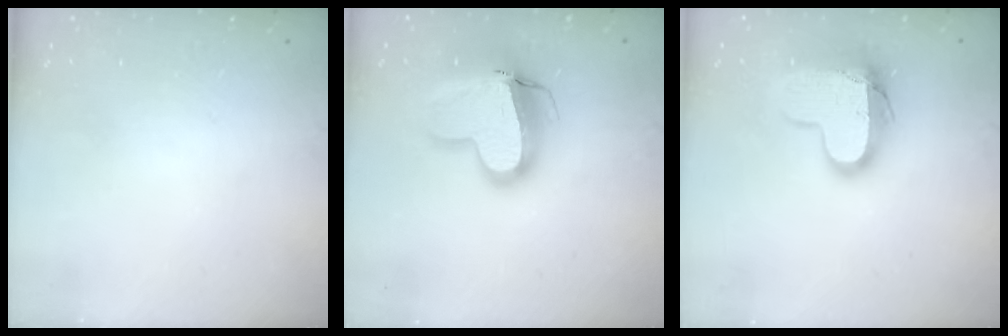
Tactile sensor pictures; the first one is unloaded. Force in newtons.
{"total": 15.5, "press": 15.3, "slide": 2.2}
{"total": 14.1, "press": 14.1, "slide": 1.1}